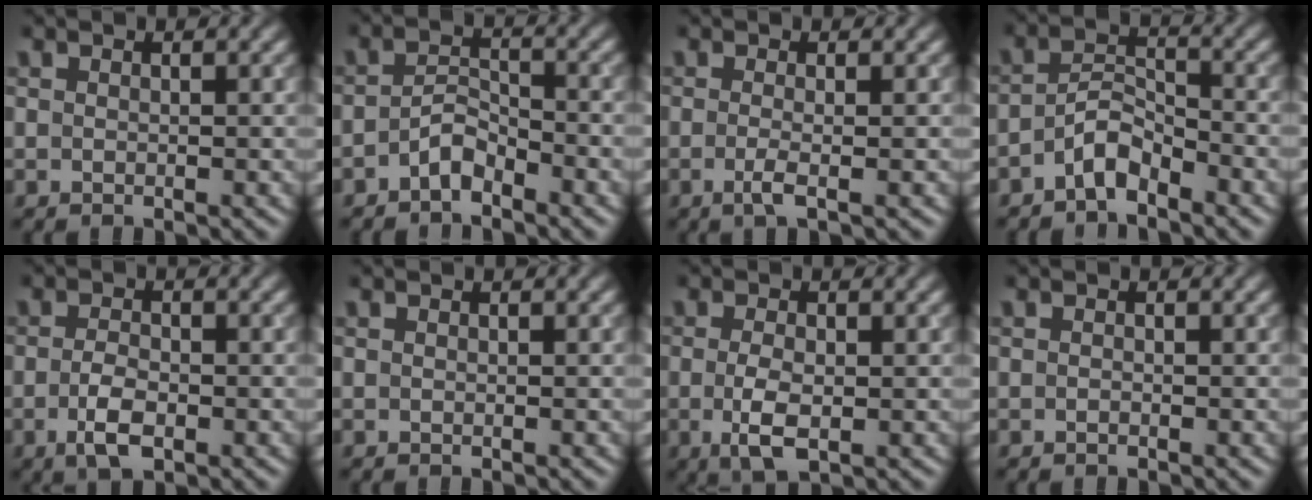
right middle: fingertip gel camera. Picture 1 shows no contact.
{"total": 2.3, "force": [-1.7, 0.9, 1.3], "torque": [-0.023, 0.010, -0.036]}
{"total": 2.1, "force": [-0.4, 0.6, 1.9], "torque": [-0.032, -0.005, -0.014]}
{"total": 3.1, "force": [-2.3, 1.1, 1.8], "torque": [-0.032, 0.014, -0.050]}
{"total": 2.9, "force": [-1.1, 1.4, 2.4], "torque": [-0.051, -0.005, -0.021]}
{"total": 0.0}
{"total": 3.4, "force": [-0.6, 1.4, 3.0], "torque": [-0.068, -0.010, -0.012]}
{"total": 0.0}